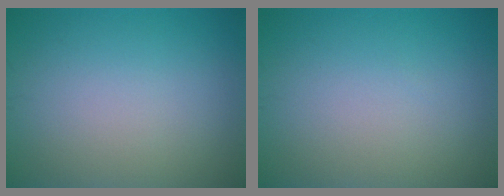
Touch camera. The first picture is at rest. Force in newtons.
{"total": 0.0}